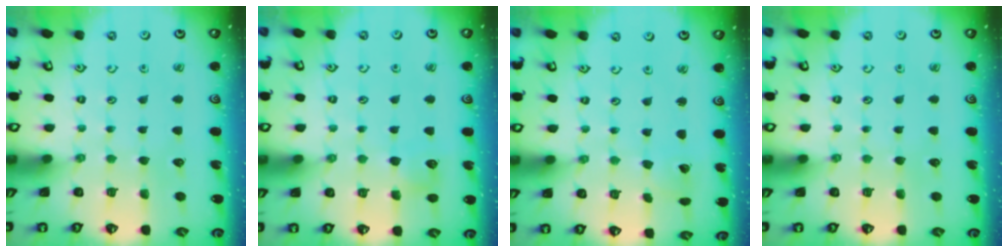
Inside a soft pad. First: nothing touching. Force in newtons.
{"total": 6.6, "press": 6.6, "slide": 0.5}
{"total": 2.3, "press": 2.3, "slide": 0.1}
{"total": 0.0}